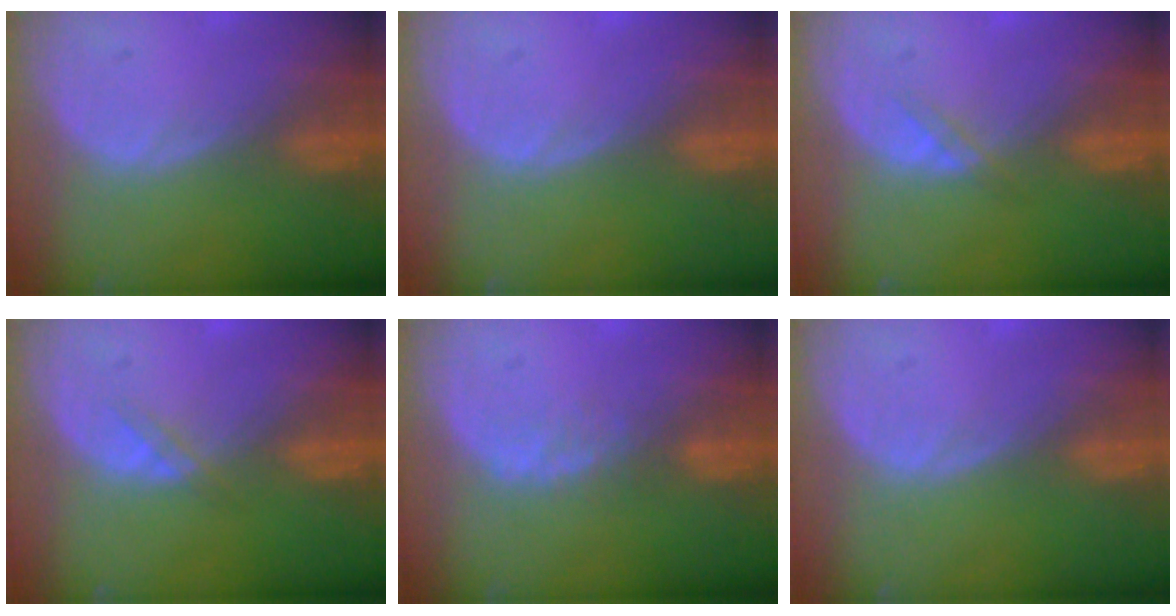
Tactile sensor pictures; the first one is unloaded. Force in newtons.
{"total": 0.0}
{"total": 1.3, "press": 1.3, "slide": 0.2}
{"total": 1.3, "press": 1.3, "slide": 0.2}
{"total": 1.9, "press": 1.8, "slide": 0.5}
{"total": 0.0}